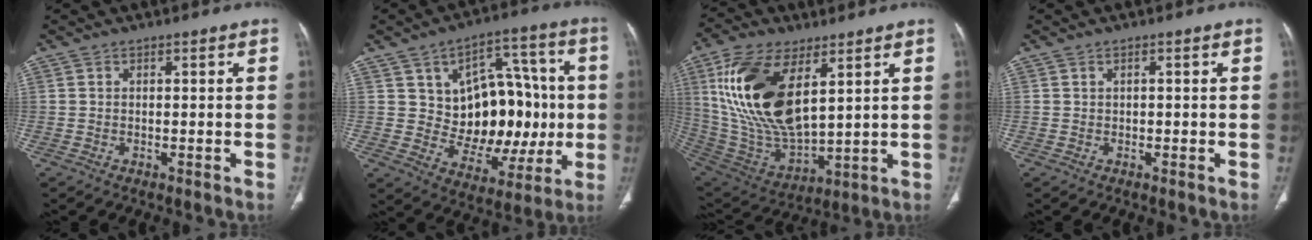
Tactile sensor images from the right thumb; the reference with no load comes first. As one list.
[{"total": 19.5, "force": [1.1, 12.7, 14.7], "torque": [-0.143, 0.019, 0.034]}, {"total": 22.2, "force": [7.5, 10.7, 17.9], "torque": [-0.344, -0.032, 0.151]}, {"total": 0.0}]